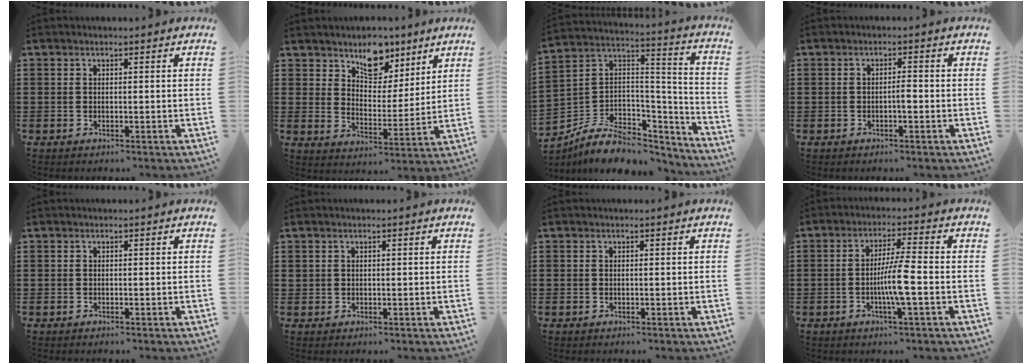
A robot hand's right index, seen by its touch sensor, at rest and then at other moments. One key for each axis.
{"total": 8.0, "fx": 5.7, "fy": 4.9, "fz": 2.7, "tx": -0.055, "ty": -0.020, "tz": 0.101}
{"total": 8.5, "fx": -4.8, "fy": 5.5, "fz": 4.4, "tx": -0.091, "ty": 0.013, "tz": -0.082}
{"total": 1.6, "fx": -0.5, "fy": 0.3, "fz": 1.5, "tx": -0.028, "ty": 0.001, "tz": -0.010}
{"total": 0.0}
{"total": 0.6, "fx": 0.4, "fy": 0.5, "fz": 0.0, "tx": -0.003, "ty": 0.002, "tz": 0.008}
{"total": 0.0}
{"total": 6.1, "fx": -1.5, "fy": -0.1, "fz": 5.9, "tx": -0.116, "ty": -0.011, "tz": -0.035}